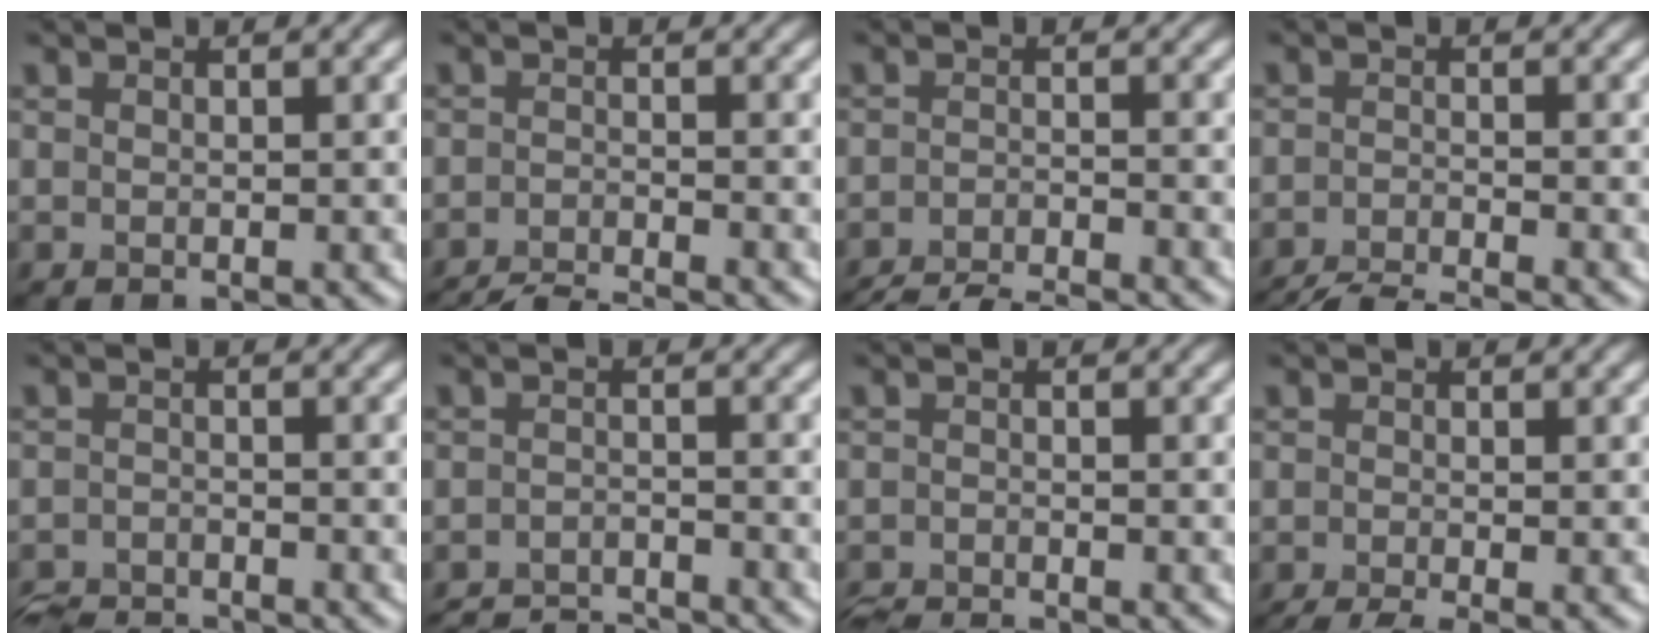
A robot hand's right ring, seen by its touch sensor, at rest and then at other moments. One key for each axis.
{"total": 4.2, "fx": -3.9, "fy": 0.4, "fz": 1.6, "tx": -0.027, "ty": -0.010, "tz": -0.071}
{"total": 5.7, "fx": -5.2, "fy": 0.8, "fz": 2.2, "tx": -0.036, "ty": -0.015, "tz": -0.086}
{"total": 5.2, "fx": -4.7, "fy": 0.6, "fz": 2.1, "tx": -0.038, "ty": -0.019, "tz": -0.083}
{"total": 4.4, "fx": -4.2, "fy": 0.8, "fz": 0.9, "tx": -0.017, "ty": -0.017, "tz": -0.080}
{"total": 4.2, "fx": -4.1, "fy": 0.5, "fz": 0.7, "tx": -0.009, "ty": -0.003, "tz": -0.070}
{"total": 2.4, "fx": -2.4, "fy": 0.1, "fz": 0.4, "tx": -0.012, "ty": -0.012, "tz": -0.047}
{"total": 3.9, "fx": -2.5, "fy": 0.9, "fz": 2.8, "tx": -0.039, "ty": -0.010, "tz": -0.043}